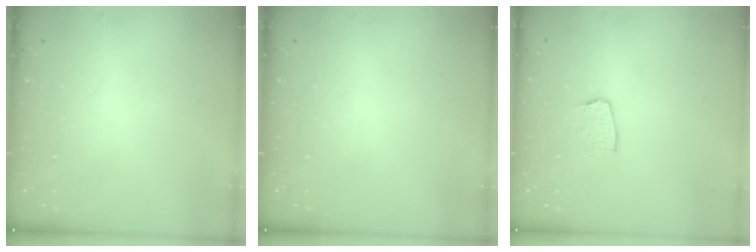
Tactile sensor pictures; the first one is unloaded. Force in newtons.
{"total": 0.0}
{"total": 6.1, "press": 6.1, "slide": 0.2}